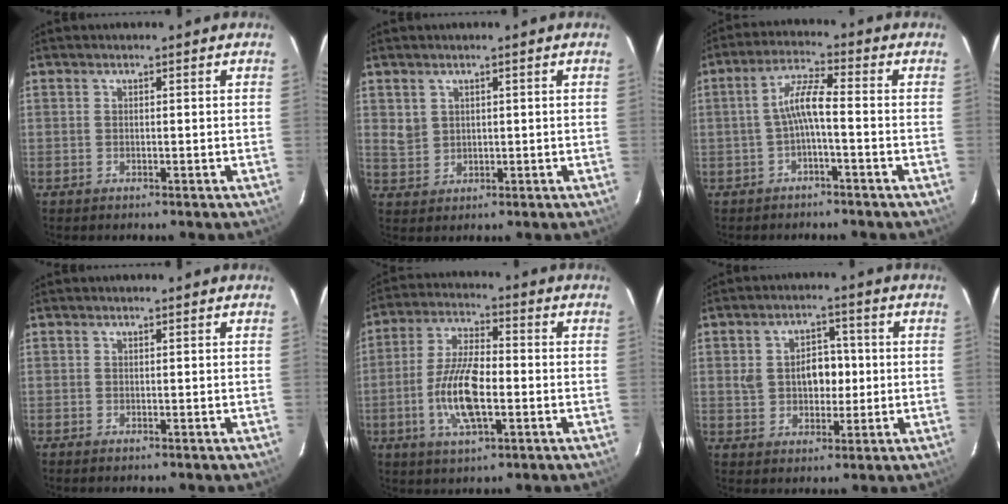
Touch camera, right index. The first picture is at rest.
{"total": 3.2, "force": [1.2, 2.8, 0.9], "torque": [-0.012, 0.005, 0.032]}
{"total": 5.1, "force": [-1.6, 0.5, 4.8], "torque": [-0.106, 0.015, -0.029]}
{"total": 0.0}
{"total": 11.7, "force": [-2.9, 4.1, 10.6], "torque": [-0.214, -0.002, -0.055]}
{"total": 7.2, "force": [0.4, 5.3, 4.8], "torque": [-0.086, 0.018, 0.013]}